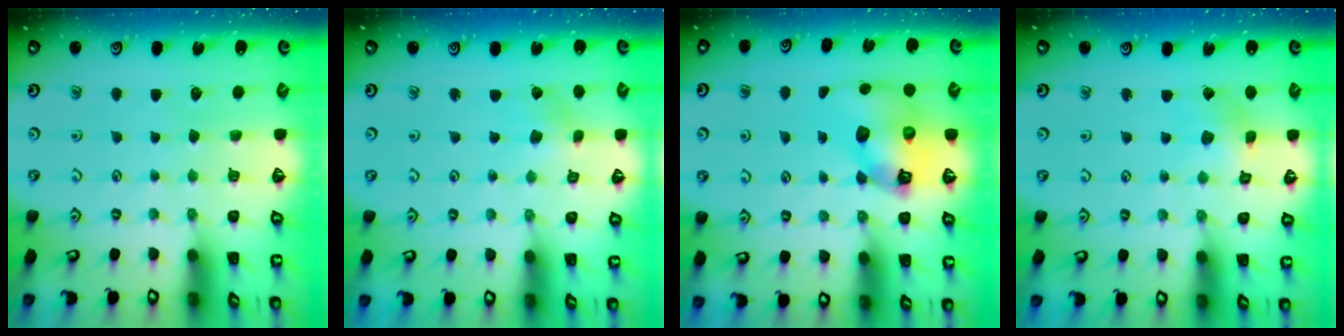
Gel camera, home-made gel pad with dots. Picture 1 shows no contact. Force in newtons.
{"total": 1.1, "press": 1.1, "slide": 0.2}
{"total": 10.5, "press": 10.4, "slide": 1.6}
{"total": 2.9, "press": 2.9, "slide": 0.3}